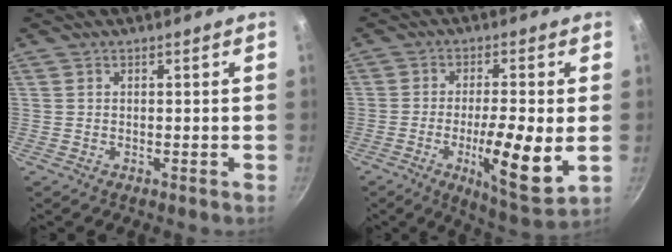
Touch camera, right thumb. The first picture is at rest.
{"total": 12.9, "force": [-2.5, 2.8, 12.3], "torque": [-0.198, -0.004, -0.037]}